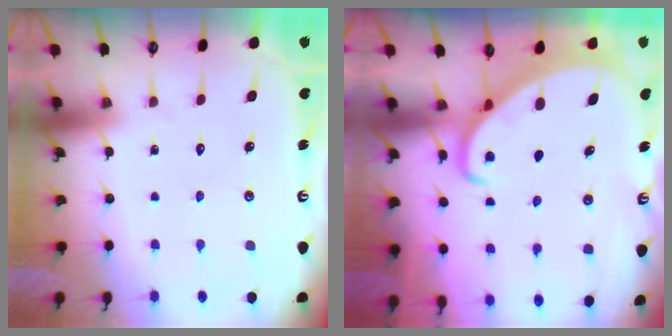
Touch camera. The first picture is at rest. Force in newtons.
{"total": 2.9, "press": 2.9, "slide": 0.3}